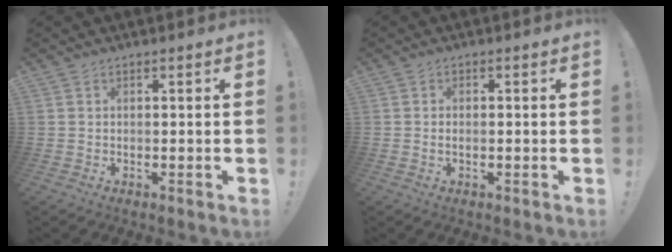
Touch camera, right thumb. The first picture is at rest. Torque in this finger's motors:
{"motor_torque": [-0.10, -0.21, -0.17, 0.41, 0.00]}